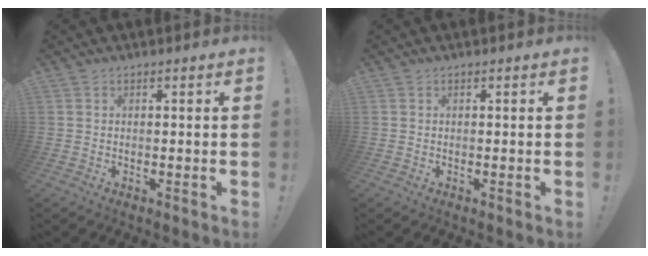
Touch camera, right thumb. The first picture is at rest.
{"total": 0.0}